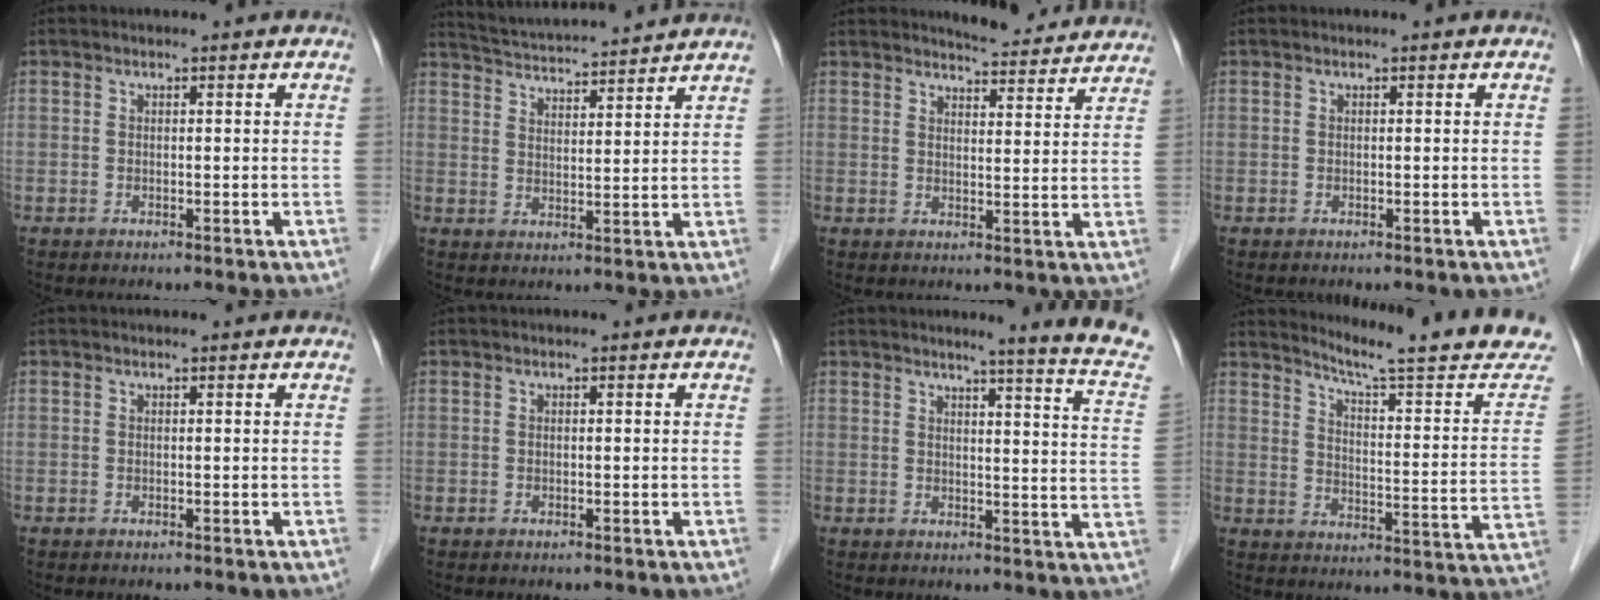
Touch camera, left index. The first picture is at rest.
{"total": 11.8, "force": [11.3, 0.0, 3.5], "torque": [-0.071, 0.021, 0.172]}
{"total": 9.3, "force": [9.1, 1.3, 1.7], "torque": [-0.019, -0.004, 0.104]}
{"total": 0.0}
{"total": 0.0}
{"total": 0.0}
{"total": 11.7, "force": [10.3, -1.5, 5.3], "torque": [-0.063, -0.063, 0.095]}
{"total": 18.5, "force": [16.9, 0.4, 7.4], "torque": [-0.105, -0.075, 0.209]}